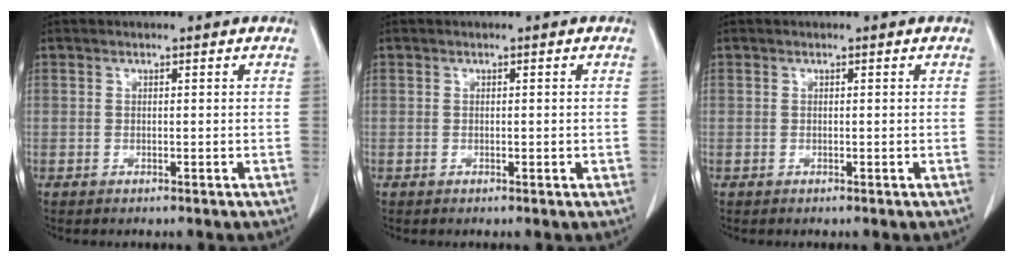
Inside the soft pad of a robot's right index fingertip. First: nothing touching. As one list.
[{"total": 1.1, "force": [-0.2, 0.4, 1.0], "torque": [-0.016, -0.001, -0.001]}, {"total": 0.0}]